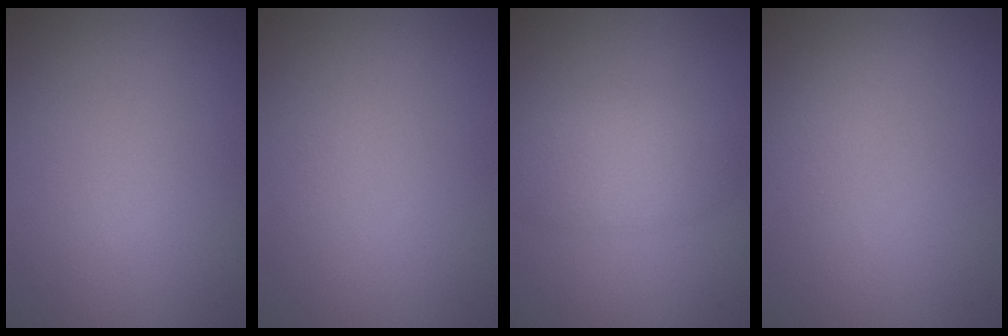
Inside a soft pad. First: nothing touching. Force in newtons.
{"total": 0.6, "press": 0.6, "slide": 0.0}
{"total": 3.4, "press": 3.4, "slide": 0.1}
{"total": 2.0, "press": 2.0, "slide": 0.1}